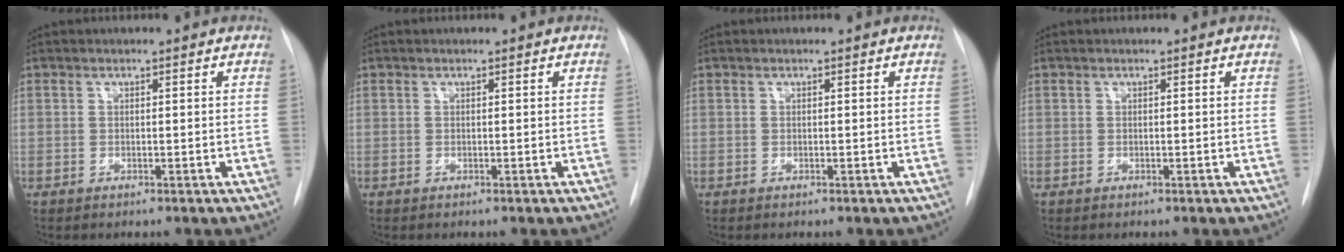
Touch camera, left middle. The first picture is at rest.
{"total": 0.0}
{"total": 0.0}
{"total": 0.0}